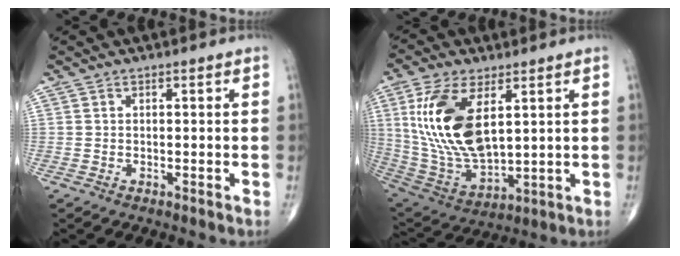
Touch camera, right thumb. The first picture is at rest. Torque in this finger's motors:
{"motor_torque": [-0.67, 1.74, 1.78, 0.99, 0.53]}